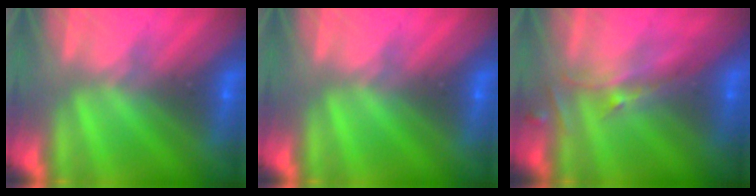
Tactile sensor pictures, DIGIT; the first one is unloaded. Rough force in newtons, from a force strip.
{"total": 0.0}
{"total": 2.6}